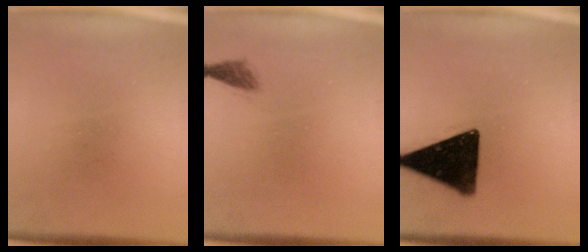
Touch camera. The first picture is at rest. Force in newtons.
{"total": 1.3}
{"total": 16.3}